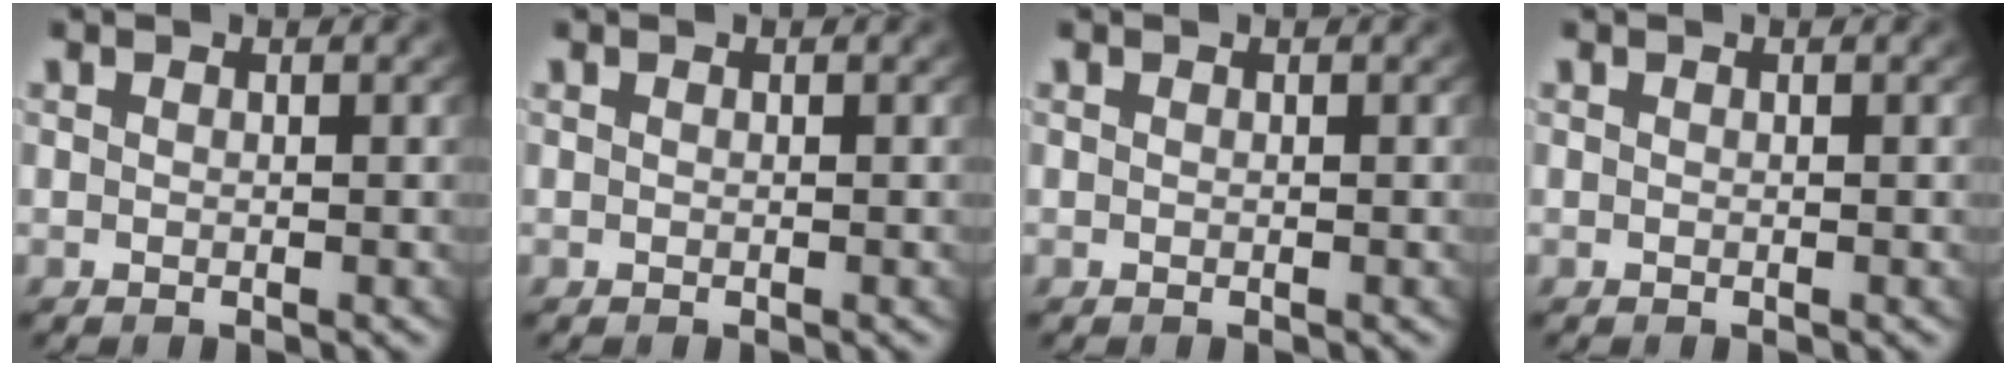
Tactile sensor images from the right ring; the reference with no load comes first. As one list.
[{"total": 0.0}, {"total": 0.0}, {"total": 0.0}]